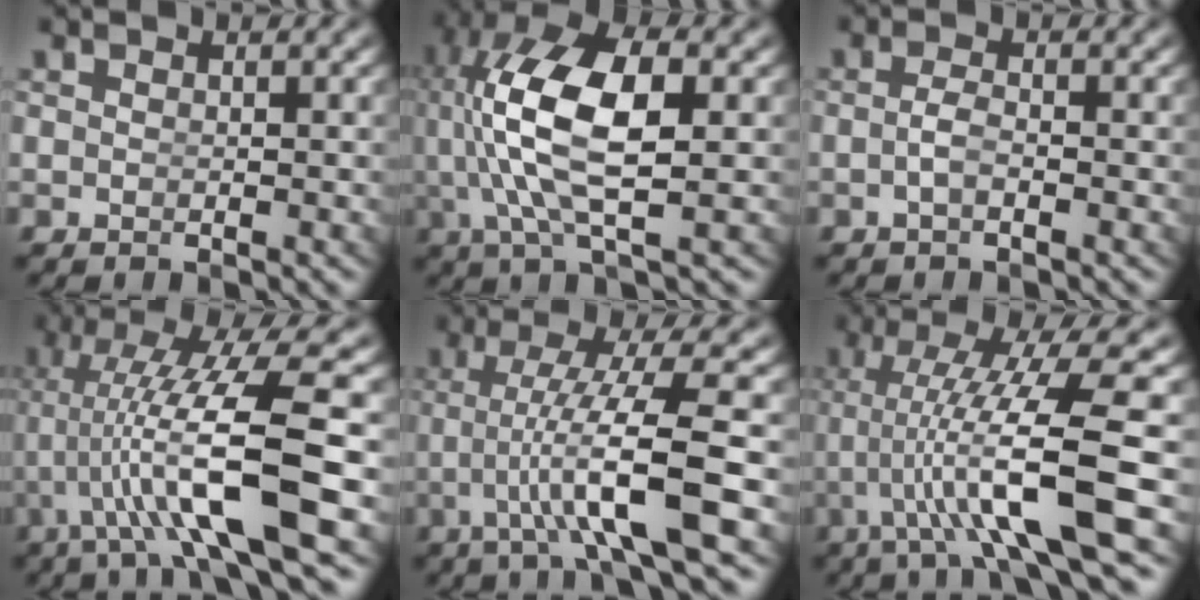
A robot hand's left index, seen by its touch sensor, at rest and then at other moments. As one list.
[{"total": 8.9, "force": [1.4, 3.4, 8.1], "torque": [-0.166, -0.010, 0.030]}, {"total": 1.4, "force": [-1.0, -0.3, 0.8], "torque": [-0.024, -0.010, -0.012]}, {"total": 9.1, "force": [0.1, 1.9, 8.9], "torque": [-0.156, -0.002, 0.008]}, {"total": 7.3, "force": [-1.1, 0.5, 7.2], "torque": [-0.125, -0.008, -0.013]}, {"total": 8.5, "force": [-0.2, 1.2, 8.4], "torque": [-0.145, -0.001, 0.001]}]